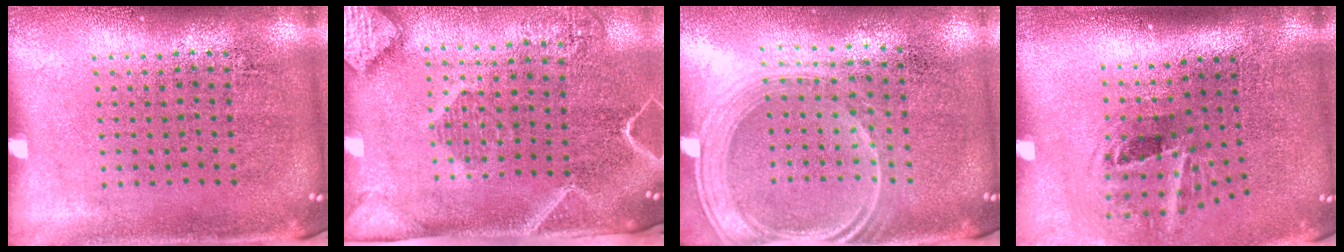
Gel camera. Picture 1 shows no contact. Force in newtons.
{"total": 2.5, "press": 1.9, "slide": 1.7}
{"total": 1.8, "press": 1.6, "slide": 1.0}
{"total": 2.0, "press": 1.2, "slide": 1.6}